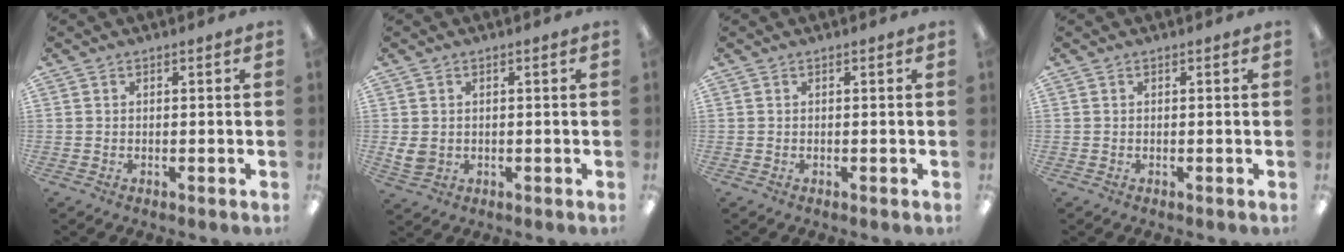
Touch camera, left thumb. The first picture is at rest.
{"total": 3.7, "force": [0.3, 3.0, 2.1], "torque": [-0.038, -0.001, 0.005]}
{"total": 0.0}
{"total": 0.0}